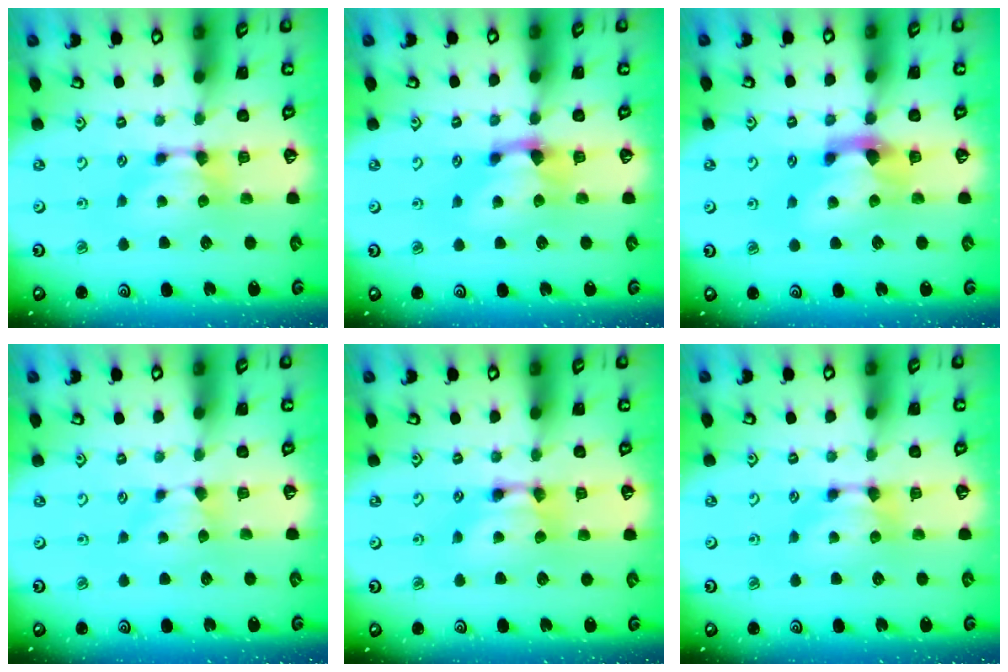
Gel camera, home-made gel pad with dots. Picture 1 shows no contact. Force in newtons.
{"total": 2.2, "press": 2.1, "slide": 0.9}
{"total": 2.9, "press": 2.6, "slide": 1.5}
{"total": 1.6, "press": 1.4, "slide": 0.7}
{"total": 2.0, "press": 2.0, "slide": 0.1}
{"total": 0.0}